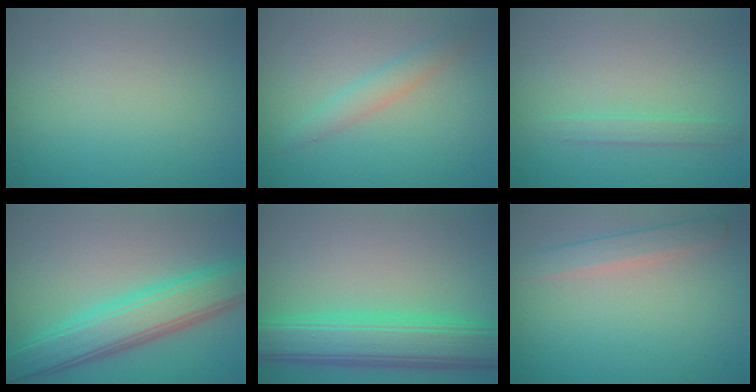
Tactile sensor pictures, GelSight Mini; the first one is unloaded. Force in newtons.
{"total": 2.0, "press": 2.0, "slide": 0.2}
{"total": 1.3, "press": 1.3, "slide": 0.0}
{"total": 6.7, "press": 6.7, "slide": 0.4}
{"total": 9.2, "press": 9.2, "slide": 0.3}
{"total": 2.3, "press": 2.3, "slide": 0.1}